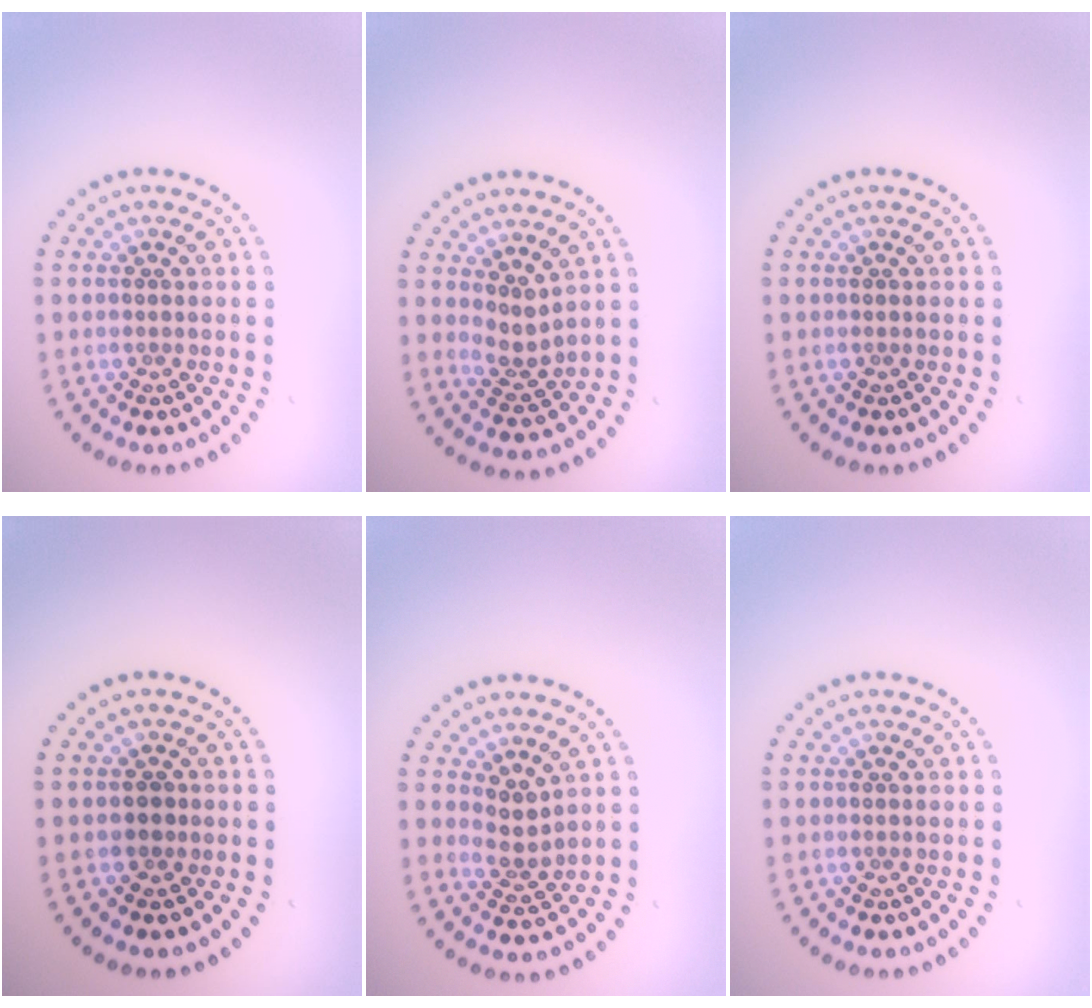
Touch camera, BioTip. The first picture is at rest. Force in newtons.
{"total": 2.1, "press": 1.5, "slide": 1.5}
{"total": 0.0}
{"total": 1.0, "press": 0.9, "slide": 0.5}
{"total": 2.2, "press": 1.6, "slide": 1.5}
{"total": 0.0}